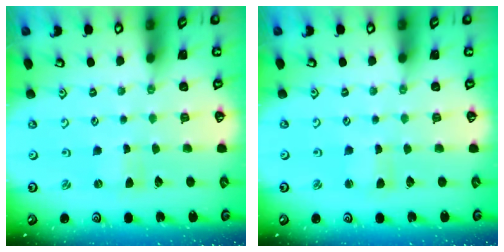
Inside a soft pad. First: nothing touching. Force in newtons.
{"total": 2.2, "press": 2.2, "slide": 0.2}